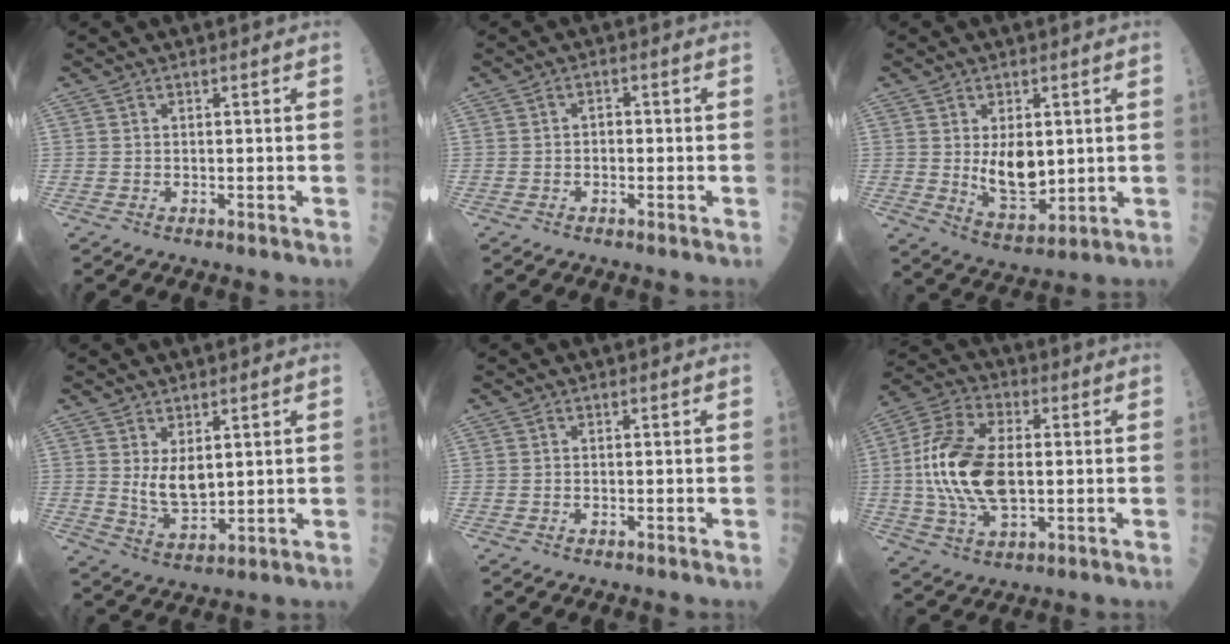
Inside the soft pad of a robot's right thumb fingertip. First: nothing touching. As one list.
[{"total": 1.4, "force": [-0.4, 1.0, 0.8], "torque": [-0.001, 0.005, -0.012]}, {"total": 9.0, "force": [1.0, 5.2, 7.3], "torque": [-0.096, -0.022, 0.034]}, {"total": 6.1, "force": [1.7, 3.2, 4.9], "torque": [-0.075, -0.024, 0.043]}, {"total": 0.0}, {"total": 17.3, "force": [0.1, 9.2, 14.7], "torque": [-0.299, 0.007, 0.000]}]